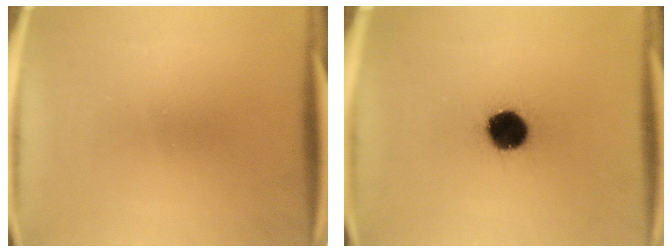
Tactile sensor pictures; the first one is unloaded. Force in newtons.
{"total": 12.3}